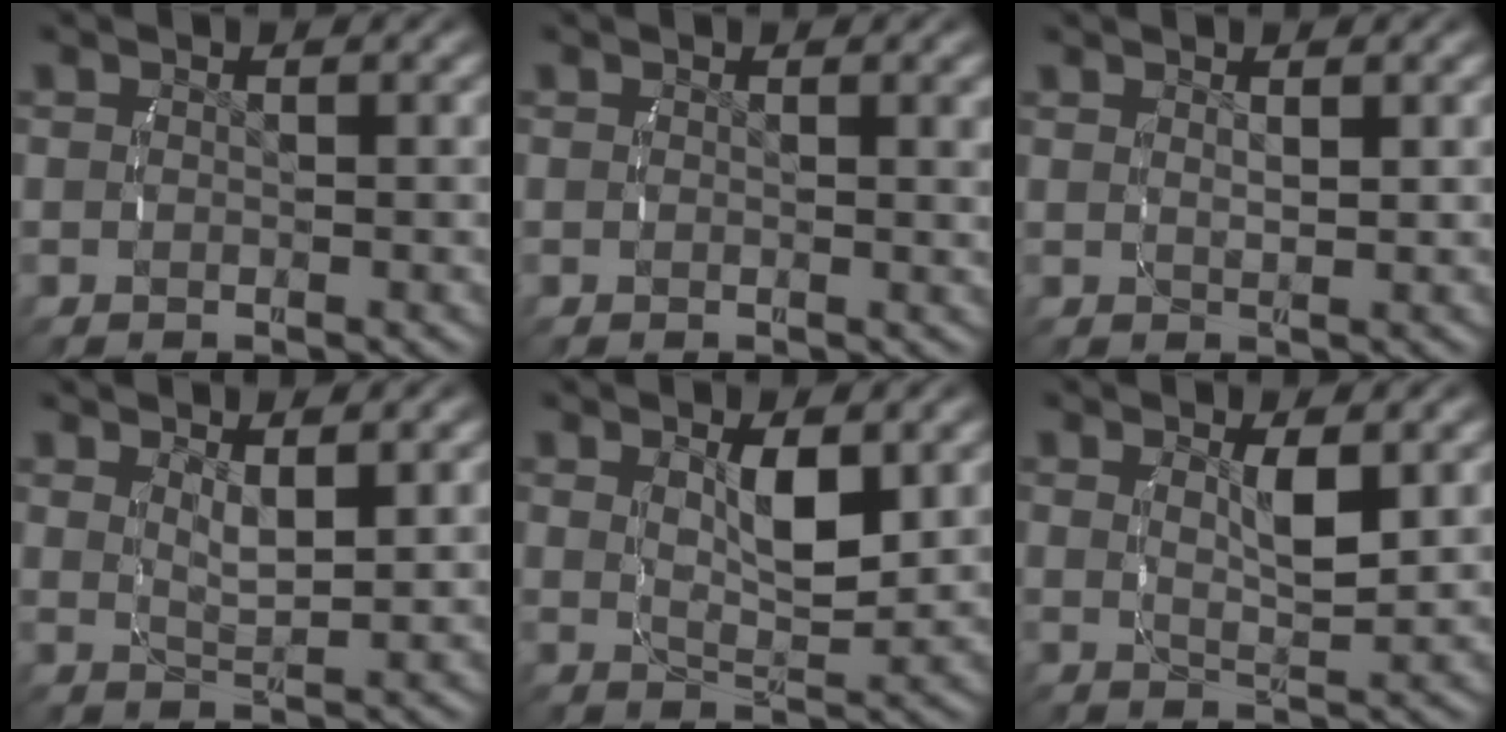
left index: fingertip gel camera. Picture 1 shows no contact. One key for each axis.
{"total": 0.6, "fx": 0.4, "fy": -0.1, "fz": 0.5, "tx": -0.006, "ty": -0.003, "tz": 0.005}
{"total": 1.2, "fx": 0.7, "fy": -0.2, "fz": 0.9, "tx": -0.009, "ty": -0.006, "tz": 0.021}
{"total": 2.6, "fx": 1.5, "fy": 0.2, "fz": 2.1, "tx": -0.034, "ty": -0.011, "tz": 0.035}
{"total": 3.7, "fx": 1.0, "fy": 0.9, "fz": 3.4, "tx": -0.058, "ty": -0.014, "tz": 0.027}
{"total": 2.9, "fx": 1.0, "fy": 0.3, "fz": 2.8, "tx": -0.048, "ty": -0.013, "tz": 0.026}